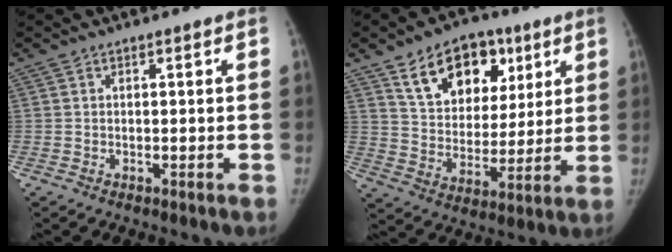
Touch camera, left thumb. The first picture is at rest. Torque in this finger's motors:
{"motor_torque": [0.29, 0.04, 1.11, -0.88, 0.08]}